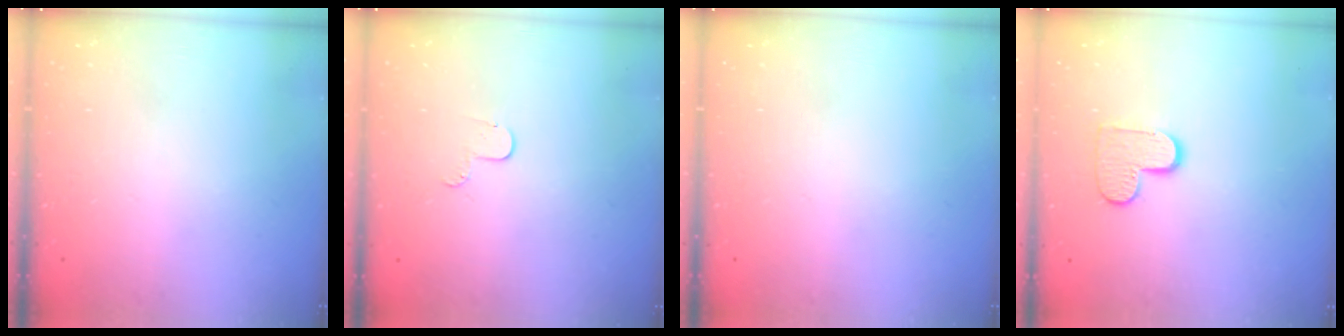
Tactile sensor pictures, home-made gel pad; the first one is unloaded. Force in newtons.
{"total": 4.0, "press": 4.0, "slide": 0.4}
{"total": 0.0}
{"total": 8.3, "press": 8.2, "slide": 0.4}